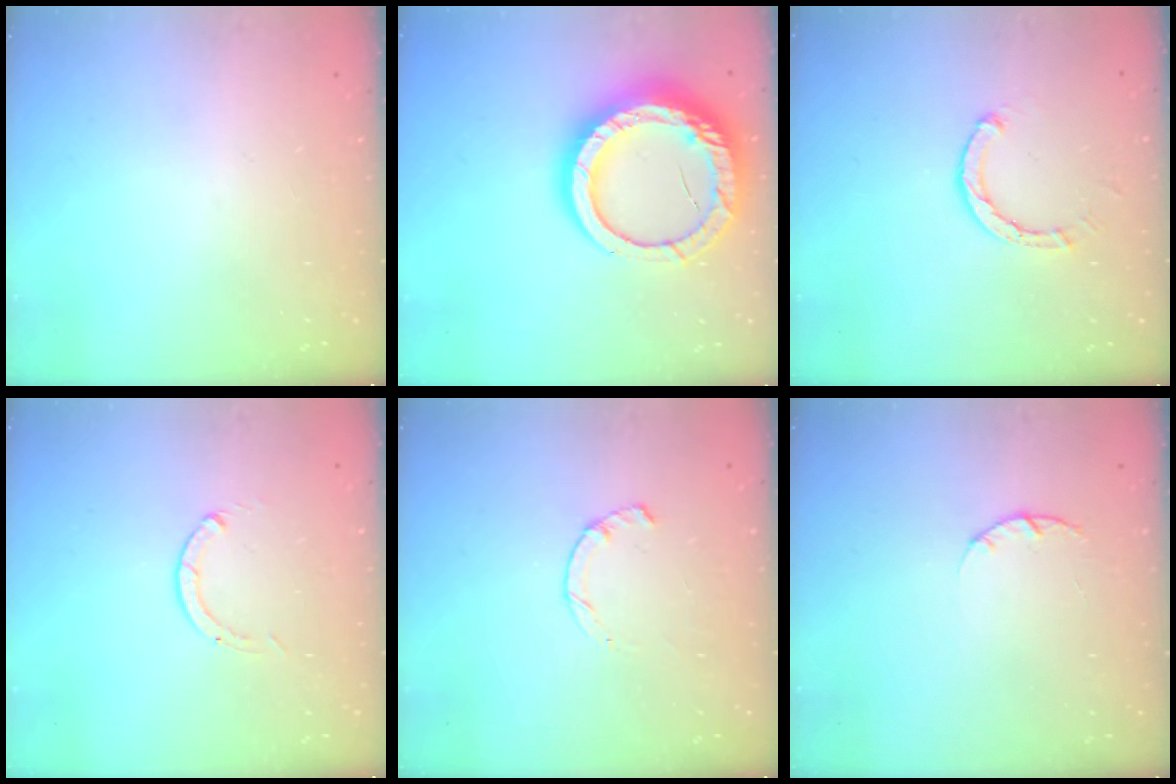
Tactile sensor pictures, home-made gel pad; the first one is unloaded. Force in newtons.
{"total": 21.8, "press": 21.7, "slide": 2.1}
{"total": 2.6, "press": 2.6, "slide": 0.1}
{"total": 0.0}
{"total": 1.9, "press": 1.9, "slide": 0.3}
{"total": 2.0, "press": 1.9, "slide": 0.4}